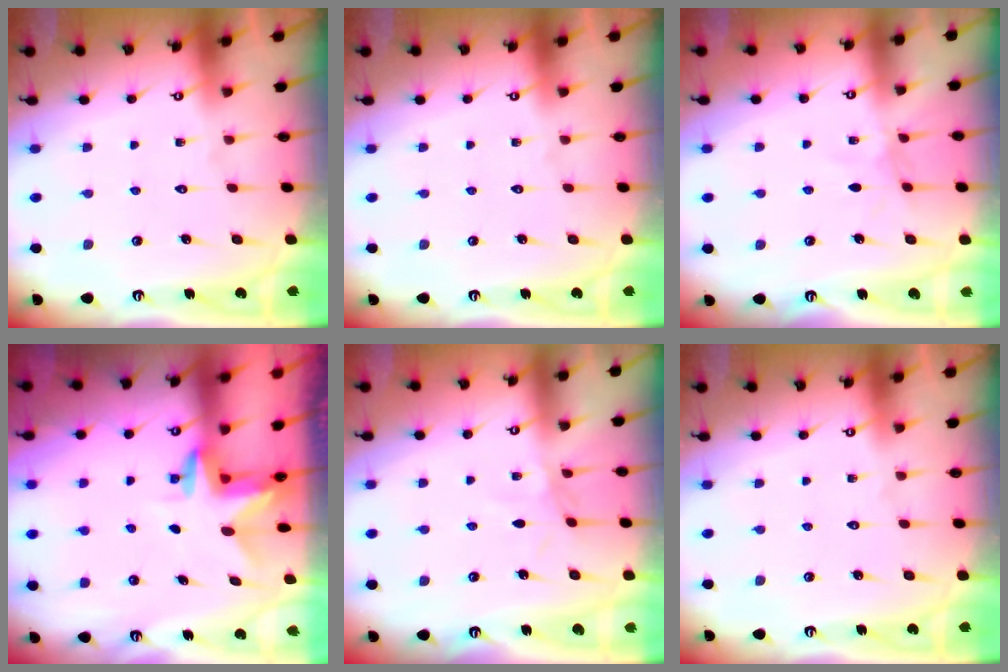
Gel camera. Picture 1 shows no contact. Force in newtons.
{"total": 0.0}
{"total": 2.6, "press": 2.6, "slide": 0.4}
{"total": 2.8, "press": 2.8, "slide": 0.1}
{"total": 2.1, "press": 2.1, "slide": 0.5}
{"total": 0.0}